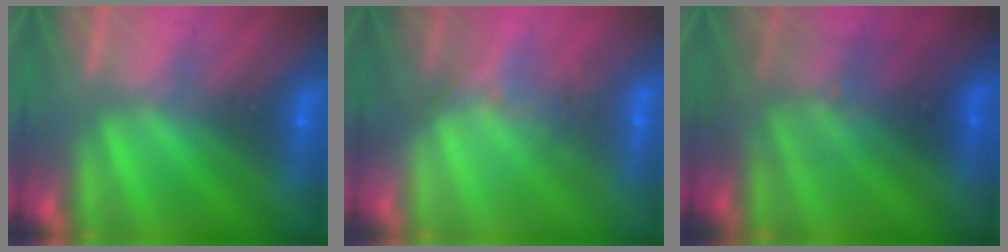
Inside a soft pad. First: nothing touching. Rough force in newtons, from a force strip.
{"total": 2.6}
{"total": 2.9}